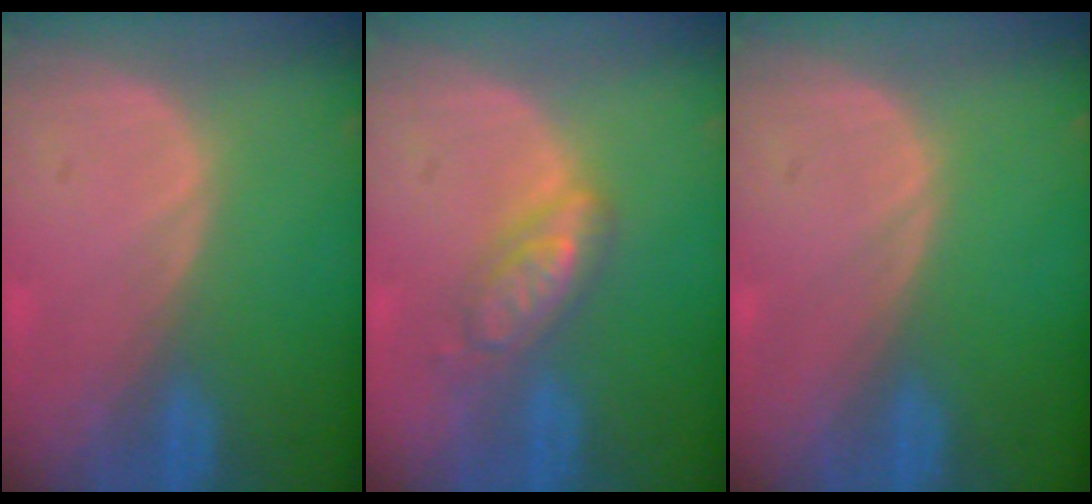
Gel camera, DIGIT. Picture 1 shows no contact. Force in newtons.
{"total": 5.0, "press": 5.0, "slide": 0.2}
{"total": 0.0}